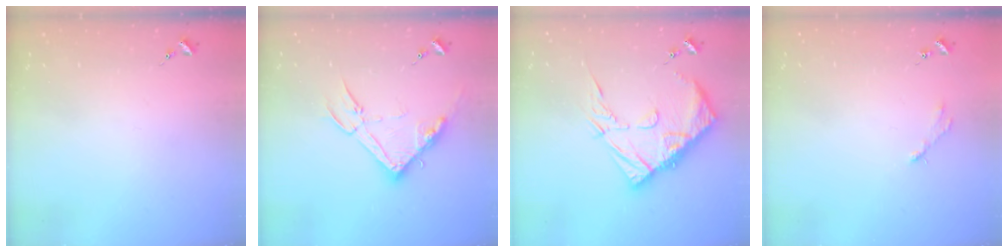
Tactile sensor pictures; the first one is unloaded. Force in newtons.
{"total": 15.2, "press": 15.2, "slide": 0.6}
{"total": 16.8, "press": 16.7, "slide": 1.7}
{"total": 2.8, "press": 2.8, "slide": 0.4}